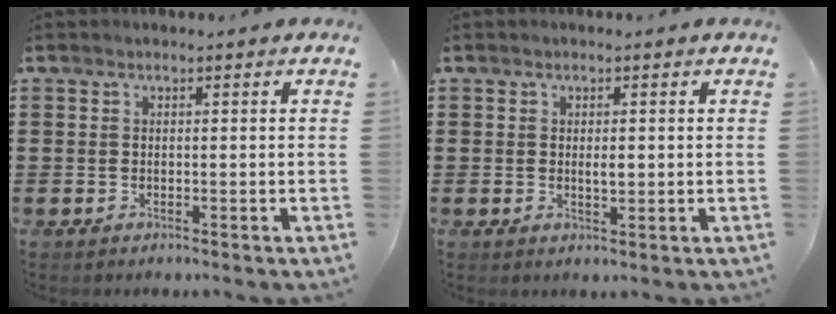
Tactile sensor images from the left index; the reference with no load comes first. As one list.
[{"total": 1.7, "force": [0.1, 0.5, 1.6], "torque": [-0.031, 0.001, 0.002]}]